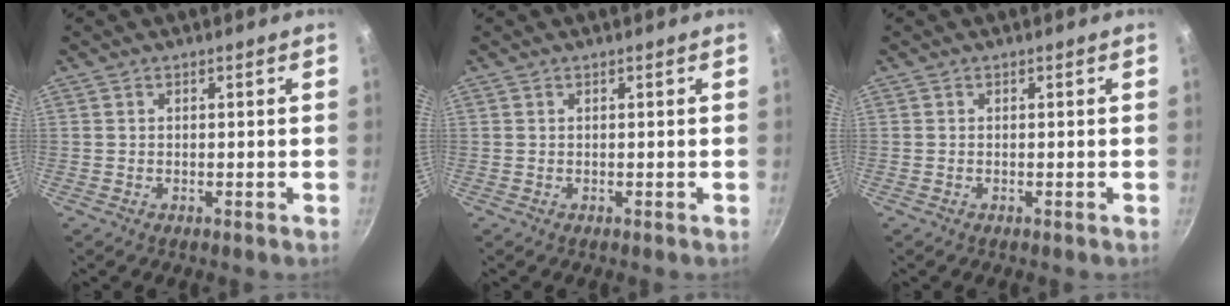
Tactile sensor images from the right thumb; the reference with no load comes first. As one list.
[{"total": 0.0}, {"total": 0.0}]